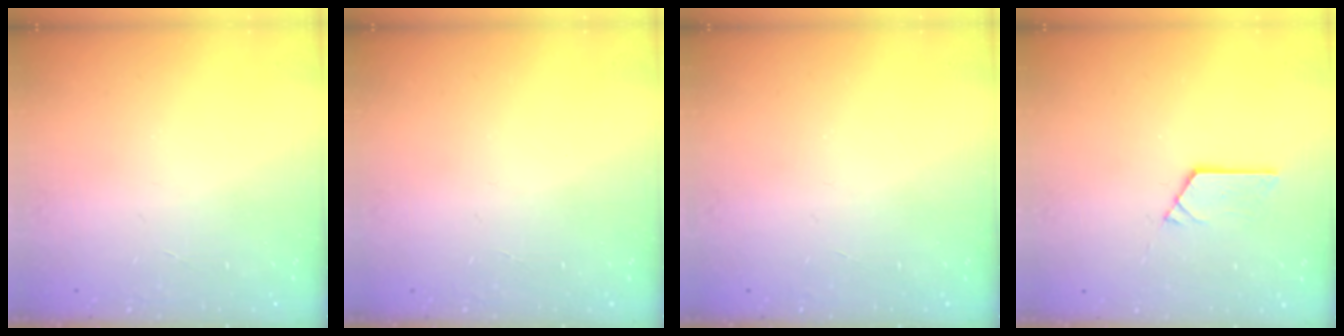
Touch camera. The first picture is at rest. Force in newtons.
{"total": 0.0}
{"total": 0.0}
{"total": 4.1, "press": 4.1, "slide": 0.2}